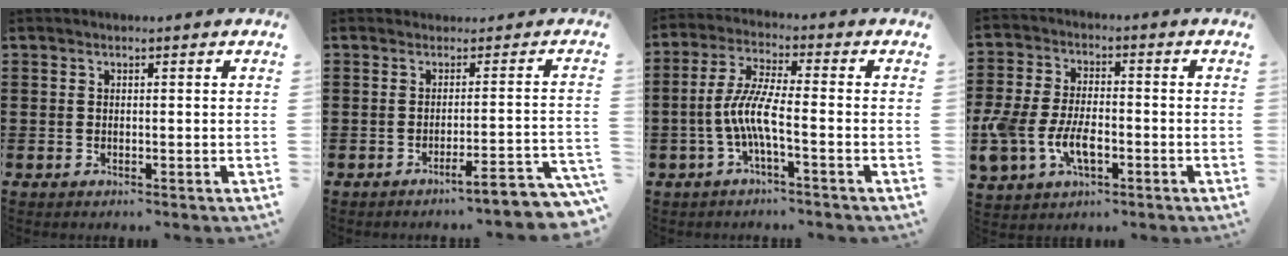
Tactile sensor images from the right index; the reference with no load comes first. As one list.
[{"total": 2.4, "force": [-1.9, -0.1, 1.4], "torque": [-0.028, -0.007, -0.038]}, {"total": 6.7, "force": [-2.2, 0.9, 6.2], "torque": [-0.149, -0.013, -0.053]}, {"total": 7.9, "force": [-2.7, 4.4, 6.0], "torque": [-0.142, -0.002, -0.054]}]